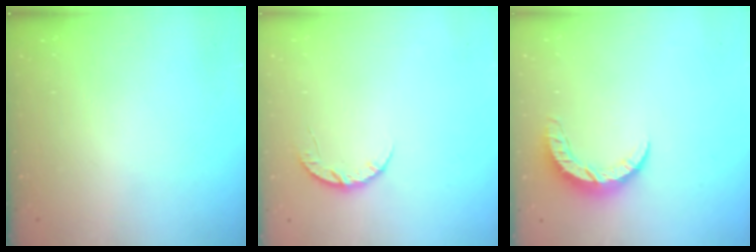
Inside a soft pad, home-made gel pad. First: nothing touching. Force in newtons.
{"total": 6.1, "press": 6.1, "slide": 0.7}
{"total": 8.7, "press": 8.6, "slide": 0.9}